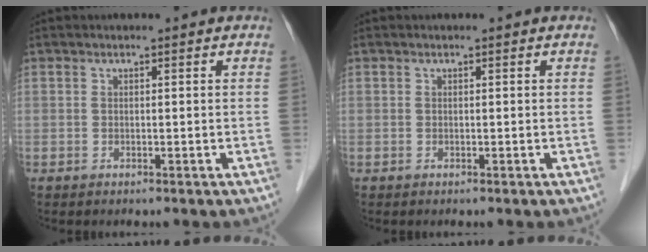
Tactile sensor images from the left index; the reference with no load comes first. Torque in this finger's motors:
{"motor_torque": [-0.01, 0.00, 0.01, 0.00]}